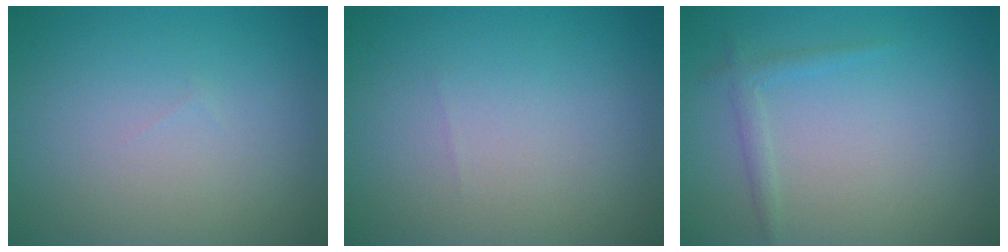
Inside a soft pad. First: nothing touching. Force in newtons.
{"total": 0.0}
{"total": 1.2, "press": 1.2, "slide": 0.0}